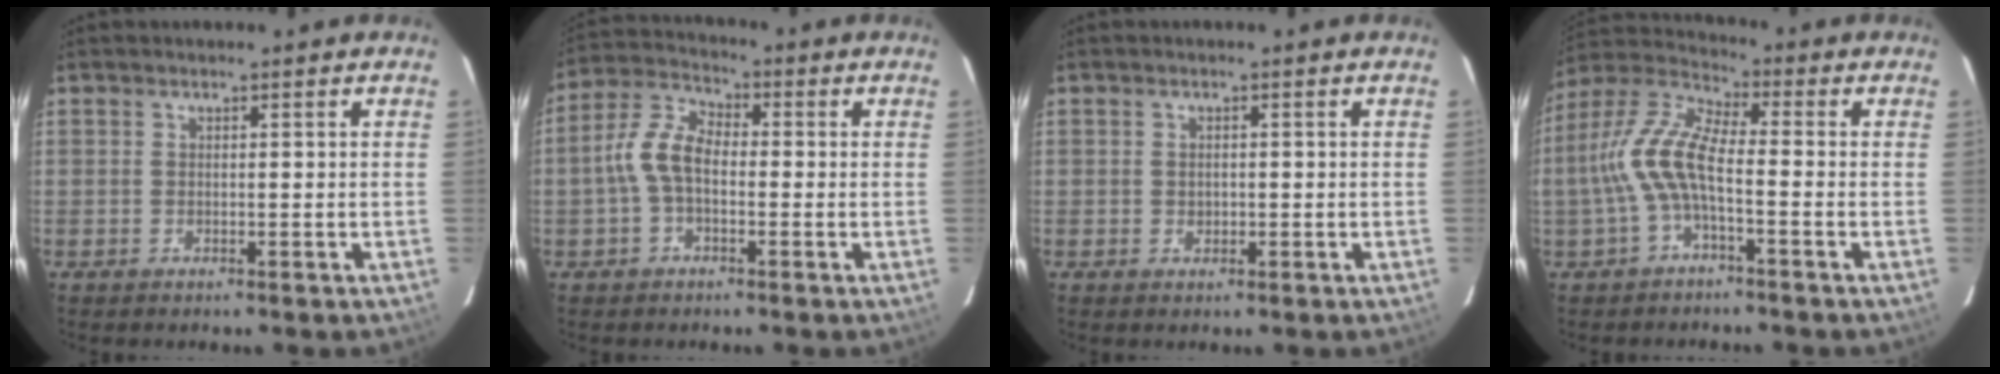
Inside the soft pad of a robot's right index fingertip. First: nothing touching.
{"total": 7.4, "force": [-1.3, 4.3, 5.9], "torque": [-0.127, 0.021, -0.028]}
{"total": 1.2, "force": [-0.1, 1.1, 0.5], "torque": [-0.006, 0.001, -0.001]}
{"total": 9.9, "force": [-2.2, 3.0, 9.1], "torque": [-0.205, 0.014, -0.045]}